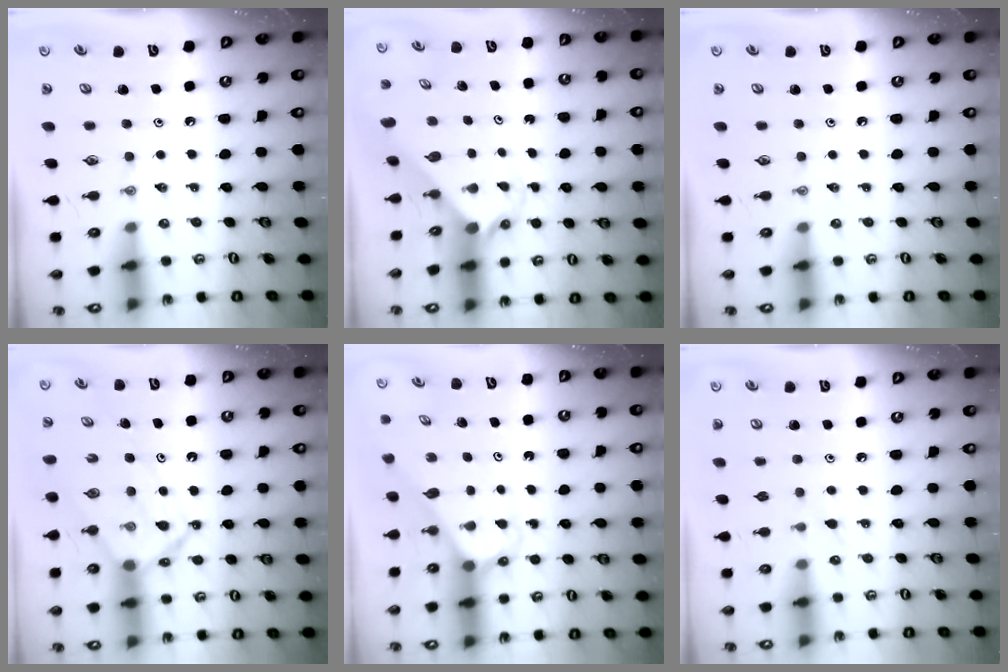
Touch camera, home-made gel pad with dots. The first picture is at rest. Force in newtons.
{"total": 2.4, "press": 2.4, "slide": 0.2}
{"total": 0.0}
{"total": 11.9, "press": 11.8, "slide": 1.2}
{"total": 3.2, "press": 3.2, "slide": 0.2}
{"total": 6.8, "press": 6.8, "slide": 0.6}